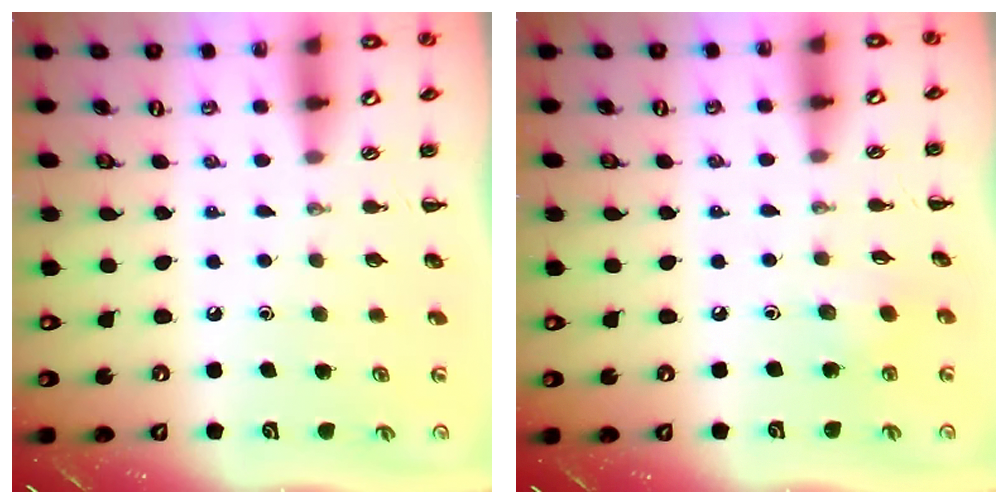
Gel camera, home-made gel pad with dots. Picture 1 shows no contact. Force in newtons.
{"total": 2.9, "press": 2.8, "slide": 0.6}